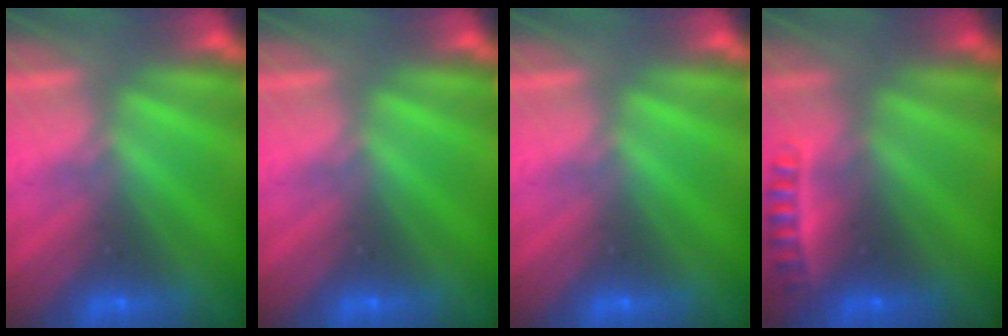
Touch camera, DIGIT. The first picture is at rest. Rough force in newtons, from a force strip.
{"total": 0.0}
{"total": 0.0}
{"total": 2.4}